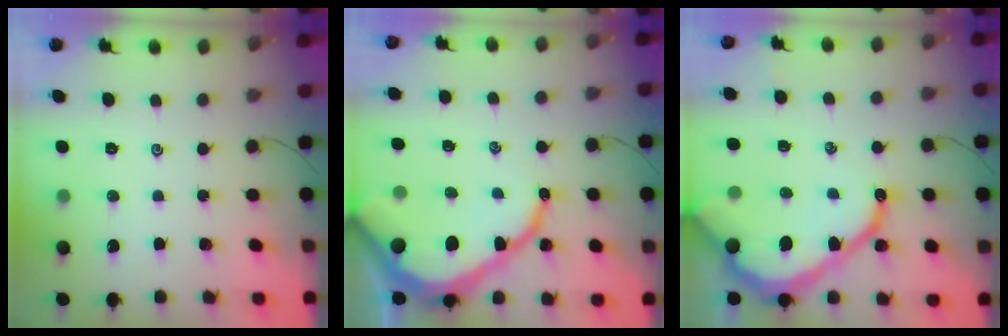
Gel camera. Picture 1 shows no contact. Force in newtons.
{"total": 14.5, "press": 14.4, "slide": 1.3}
{"total": 16.6, "press": 16.5, "slide": 1.8}